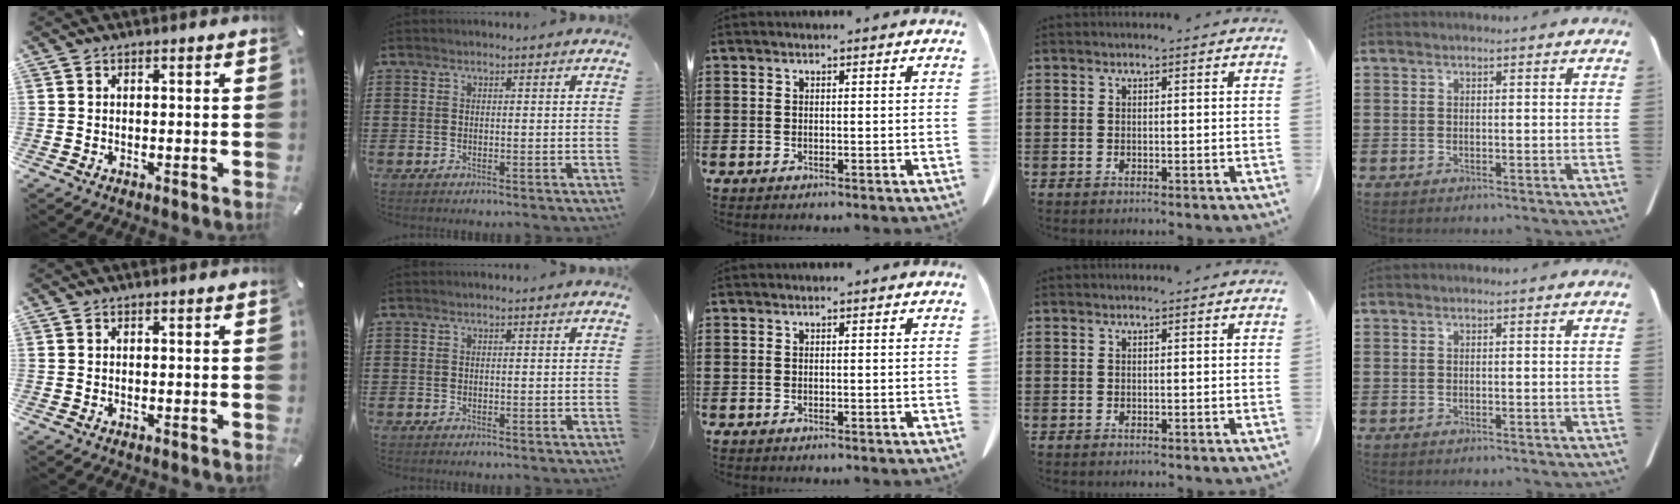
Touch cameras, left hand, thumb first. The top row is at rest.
{}